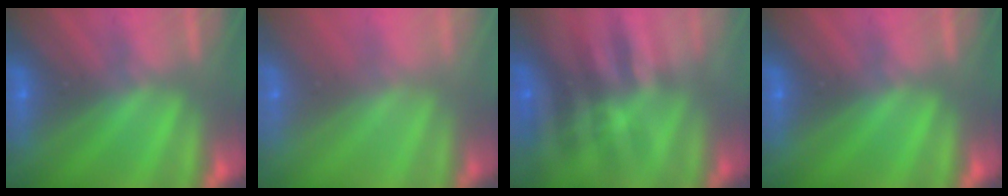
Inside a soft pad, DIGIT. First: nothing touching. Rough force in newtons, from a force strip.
{"total": 7.4}
{"total": 2.4}
{"total": 0.0}